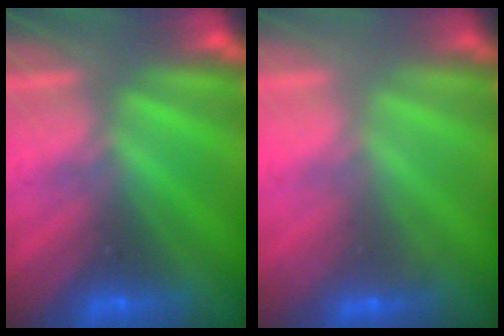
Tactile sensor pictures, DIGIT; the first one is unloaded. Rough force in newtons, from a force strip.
{"total": 2.3}